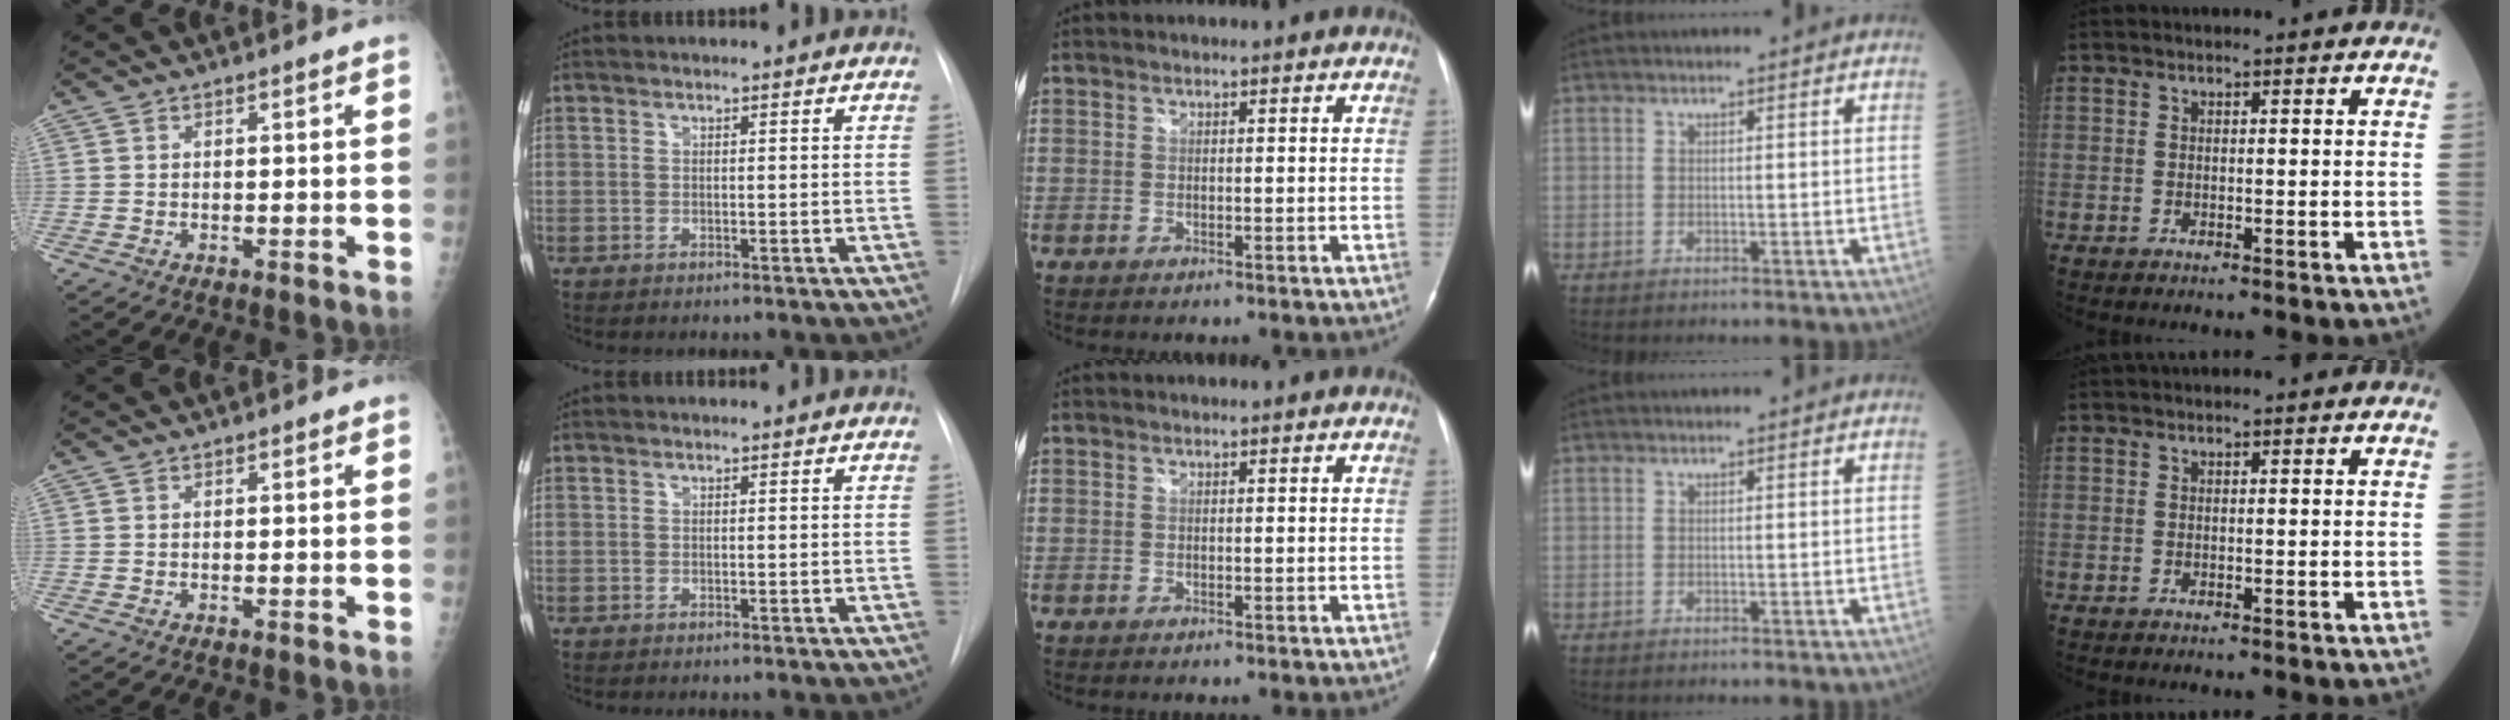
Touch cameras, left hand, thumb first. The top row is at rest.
{}